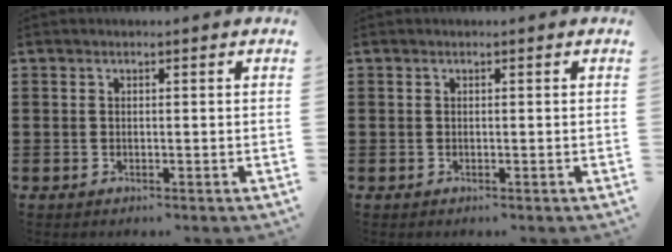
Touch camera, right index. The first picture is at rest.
{"total": 0.0}